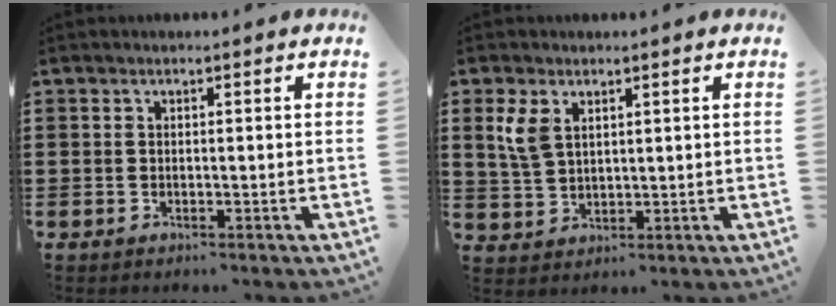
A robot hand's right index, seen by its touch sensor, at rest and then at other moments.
{"total": 4.4, "force": [2.2, 2.6, 2.8], "torque": [-0.072, 0.007, 0.037]}